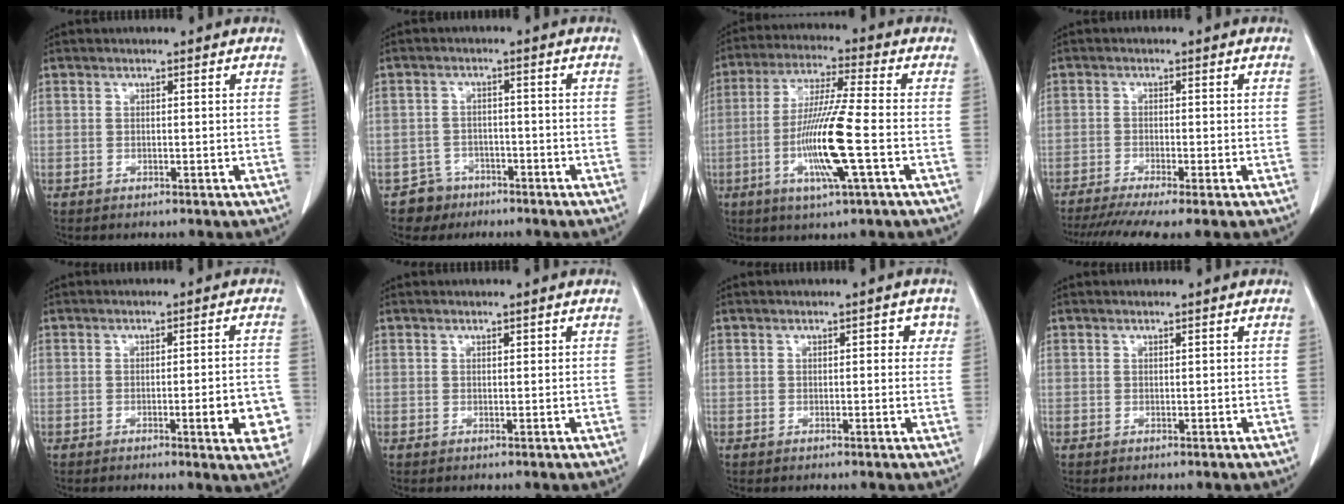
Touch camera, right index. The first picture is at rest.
{"total": 4.0, "force": [-2.6, 2.9, -0.7], "torque": [0.018, 0.013, -0.041]}
{"total": 12.2, "force": [-3.2, -0.4, 11.8], "torque": [-0.236, -0.015, -0.068]}
{"total": 9.4, "force": [-7.4, 0.1, 5.8], "torque": [-0.085, -0.014, -0.118]}
{"total": 7.2, "force": [-2.5, 1.0, 6.7], "torque": [-0.073, -0.002, -0.029]}
{"total": 0.9, "force": [0.6, 0.5, 0.5], "torque": [-0.003, -0.004, 0.007]}
{"total": 2.5, "force": [0.8, 1.4, 1.9], "torque": [-0.017, 0.013, 0.005]}
{"total": 0.0}